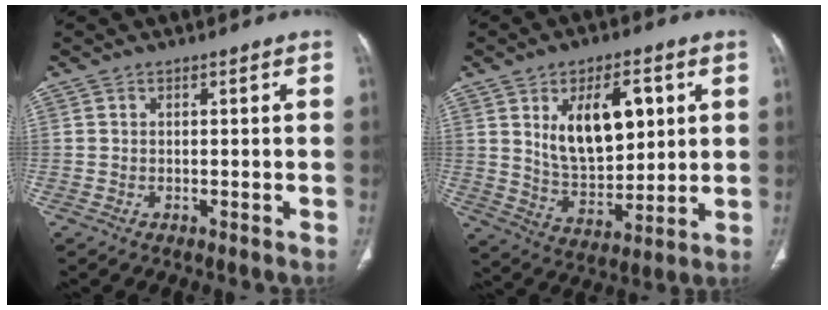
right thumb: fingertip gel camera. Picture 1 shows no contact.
{"total": 14.9, "force": [4.6, 8.1, 11.6], "torque": [-0.157, -0.023, 0.092]}